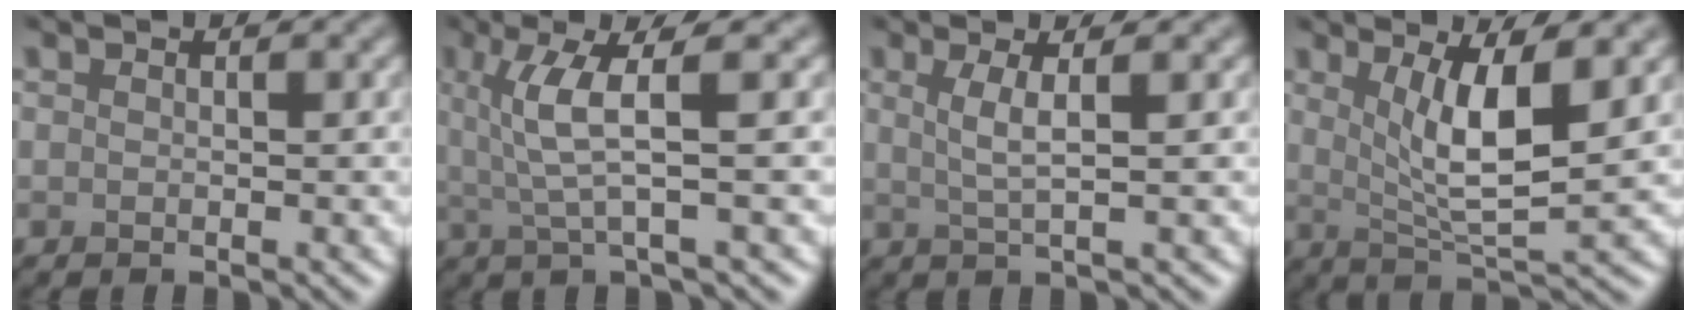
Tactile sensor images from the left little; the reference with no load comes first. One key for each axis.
{"total": 4.7, "fx": 1.0, "fy": 0.7, "fz": 4.5, "tx": -0.091, "ty": 0.004, "tz": 0.024}
{"total": 2.6, "fx": 0.7, "fy": 0.5, "fz": 2.5, "tx": -0.043, "ty": 0.000, "tz": 0.011}
{"total": 5.8, "fx": 1.5, "fy": 1.4, "fz": 5.5, "tx": -0.096, "ty": -0.011, "tz": 0.034}